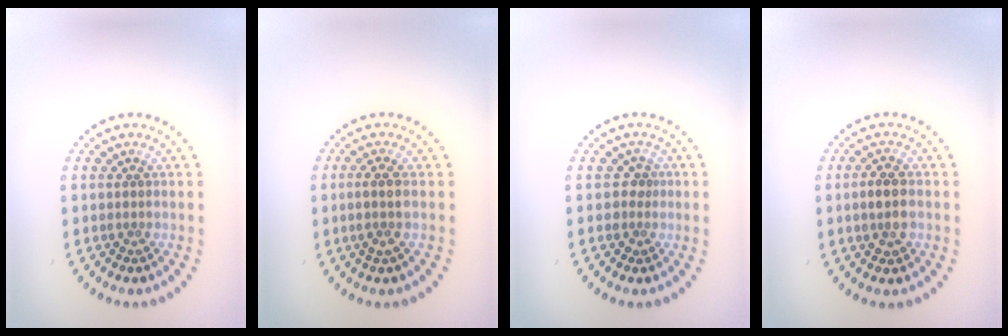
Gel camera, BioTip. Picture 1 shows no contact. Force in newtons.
{"total": 1.9, "press": 1.6, "slide": 1.0}
{"total": 1.4, "press": 1.1, "slide": 0.8}
{"total": 2.7, "press": 2.7, "slide": 0.4}